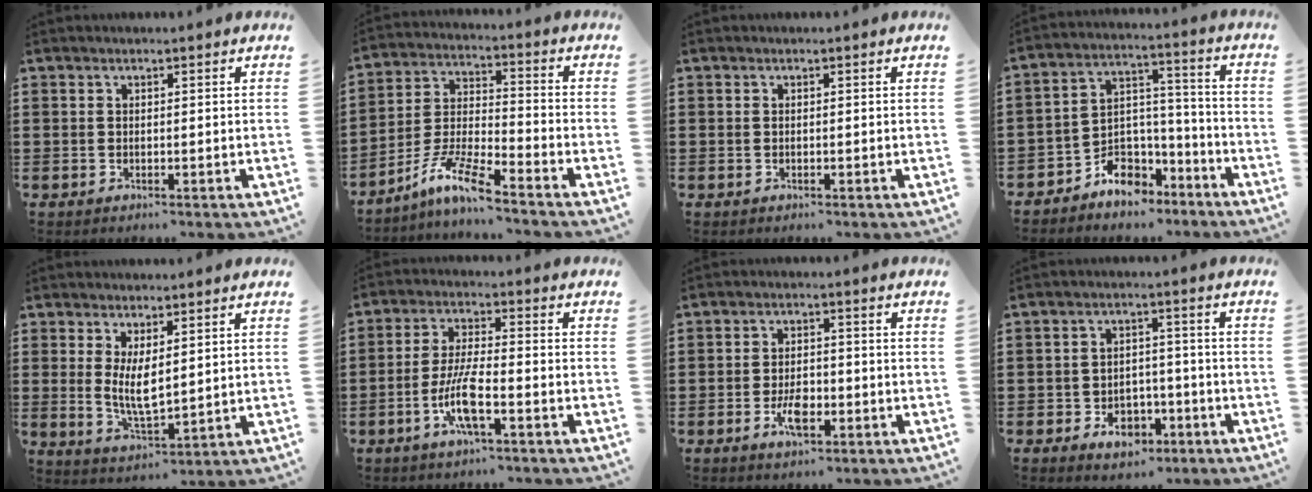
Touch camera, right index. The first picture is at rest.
{"total": 8.6, "force": [-7.0, 0.6, 5.0], "torque": [-0.120, -0.005, -0.142]}
{"total": 0.0}
{"total": 5.9, "force": [-4.7, 3.6, 0.0], "torque": [-0.003, 0.017, -0.089]}
{"total": 5.6, "force": [1.1, 2.1, 5.0], "torque": [-0.097, -0.006, 0.018]}
{"total": 7.6, "force": [-3.1, 1.5, 6.7], "torque": [-0.151, -0.012, -0.064]}
{"total": 4.7, "force": [-1.6, 2.2, 3.8], "torque": [-0.071, -0.001, -0.033]}
{"total": 5.1, "force": [-2.8, 3.5, 2.5], "torque": [-0.034, 0.010, -0.052]}